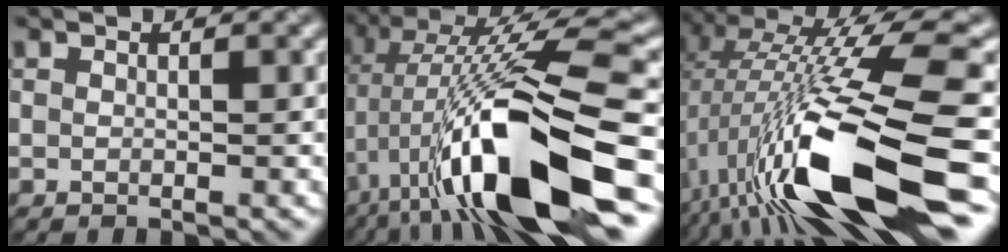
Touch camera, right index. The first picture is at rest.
{"total": 14.3, "force": [-4.1, 3.3, 13.3], "torque": [-0.229, 0.012, -0.066]}
{"total": 14.7, "force": [-3.5, 3.7, 13.8], "torque": [-0.254, -0.010, -0.051]}